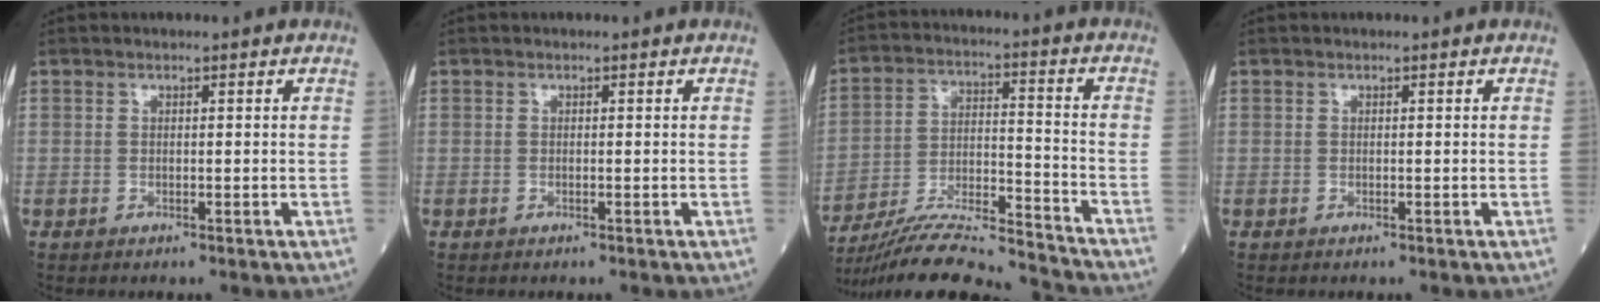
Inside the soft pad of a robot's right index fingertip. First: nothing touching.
{"total": 0.0}
{"total": 17.4, "force": [-16.4, -0.1, 5.8], "torque": [-0.119, -0.004, -0.276]}
{"total": 0.0}